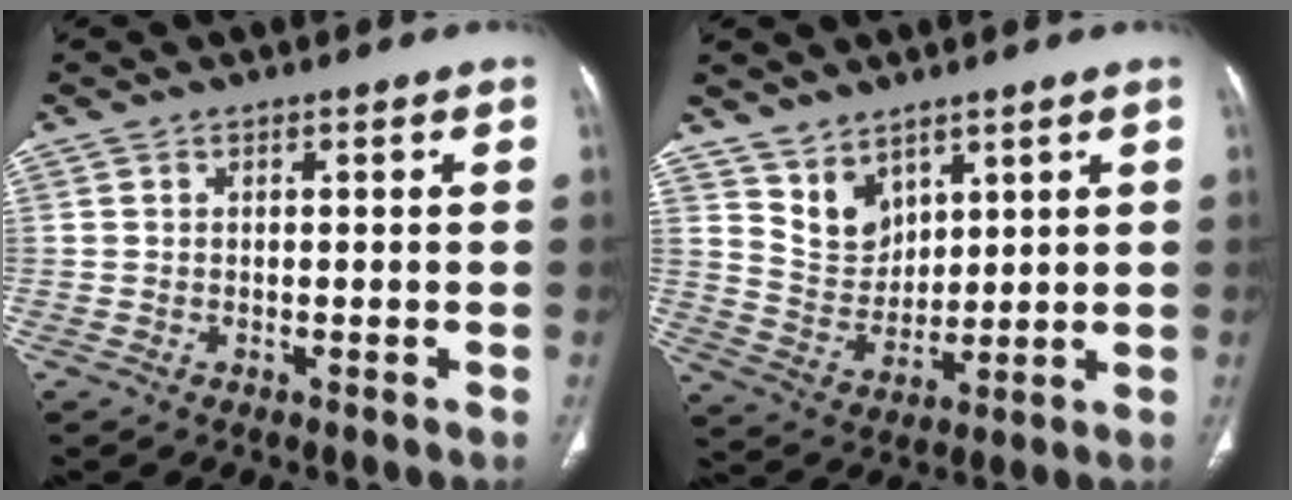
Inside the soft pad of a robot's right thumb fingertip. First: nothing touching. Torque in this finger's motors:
{"motor_torque": [-0.84, 0.89, -0.21, 0.39, 0.00]}